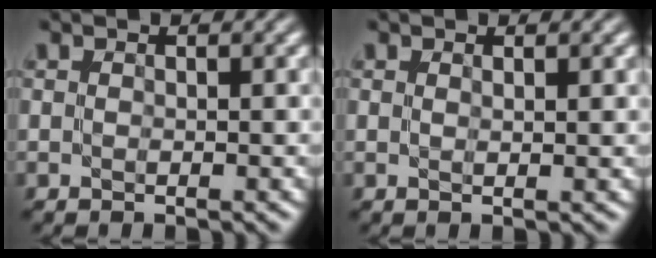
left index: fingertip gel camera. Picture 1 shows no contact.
{"total": 0.9, "force": [0.5, 0.3, 0.7], "torque": [-0.006, 0.000, 0.009]}